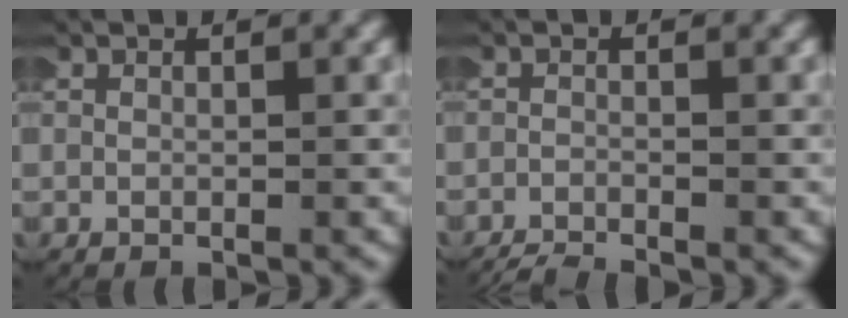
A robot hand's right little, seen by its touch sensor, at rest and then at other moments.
{"total": 2.5, "force": [-2.5, 0.4, 0.2], "torque": [-0.010, -0.011, -0.039]}